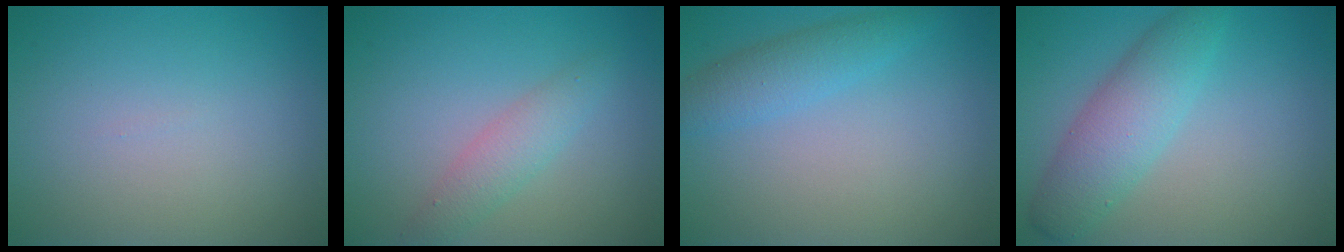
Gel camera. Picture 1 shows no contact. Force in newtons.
{"total": 2.3, "press": 2.3, "slide": 0.1}
{"total": 2.7, "press": 2.7, "slide": 0.0}
{"total": 4.6, "press": 4.6, "slide": 0.1}